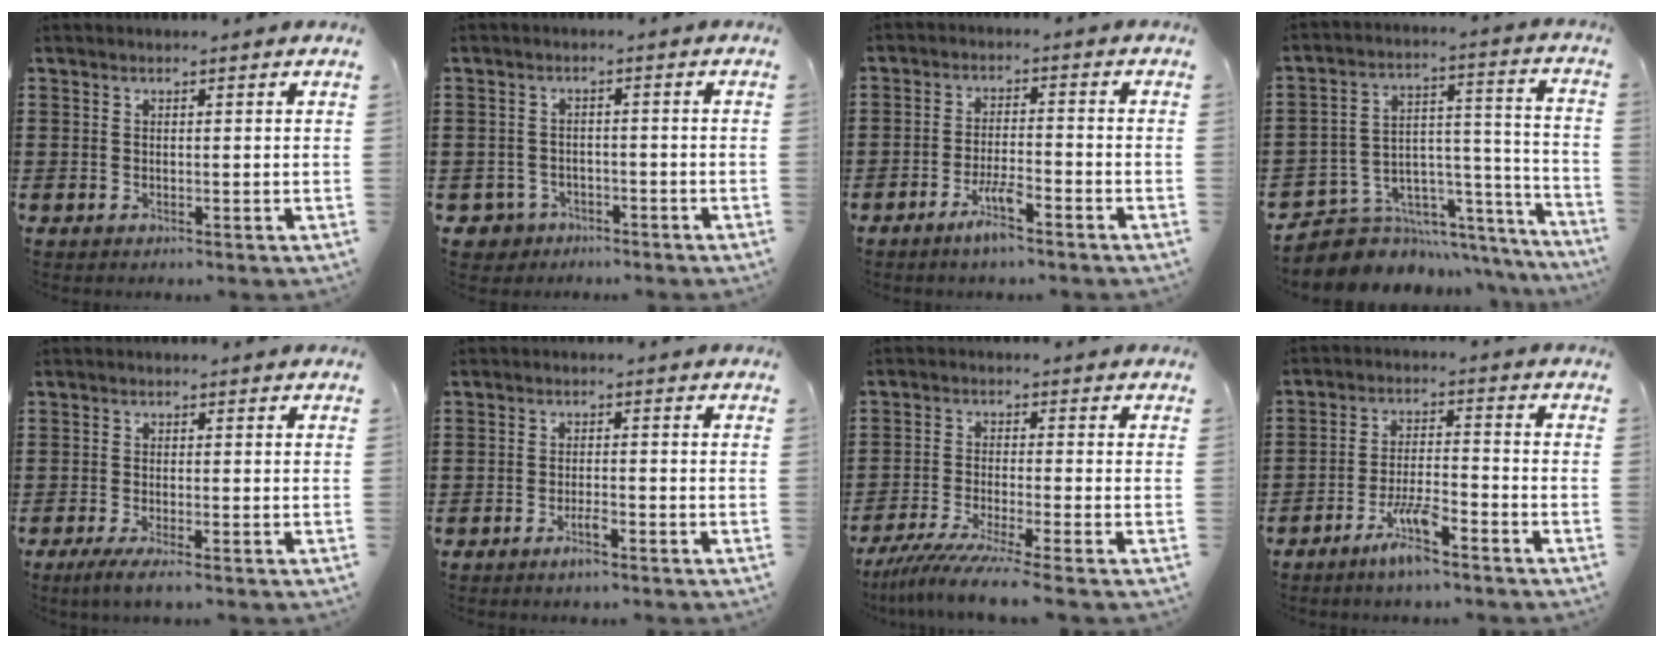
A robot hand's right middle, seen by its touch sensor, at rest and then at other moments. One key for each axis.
{"total": 2.4, "fx": -2.1, "fy": 1.2, "fz": 0.1, "tx": -0.020, "ty": -0.003, "tz": -0.048}
{"total": 4.7, "fx": -3.4, "fy": 0.7, "fz": 3.2, "tx": -0.067, "ty": 0.000, "tz": -0.063}
{"total": 5.7, "fx": -4.4, "fy": 3.5, "fz": 0.2, "tx": -0.015, "ty": -0.009, "tz": -0.079}
{"total": 1.8, "fx": -1.1, "fy": 0.0, "fz": 1.4, "tx": -0.031, "ty": -0.006, "tz": -0.022}
{"total": 2.6, "fx": -1.8, "fy": 0.5, "fz": 1.9, "tx": -0.032, "ty": 0.001, "tz": -0.031}
{"total": 5.4, "fx": -4.5, "fy": -0.7, "fz": 2.8, "tx": -0.068, "ty": -0.026, "tz": -0.089}
{"total": 6.4, "fx": -4.8, "fy": 1.1, "fz": 4.1, "tx": -0.086, "ty": -0.001, "tz": -0.091}